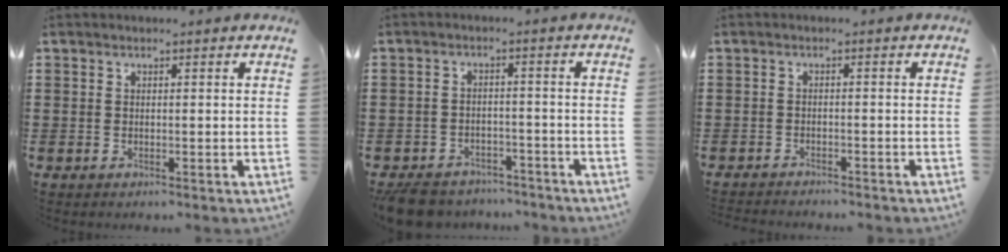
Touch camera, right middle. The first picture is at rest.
{"total": 4.7, "force": [-4.5, 1.2, 0.5], "torque": [-0.014, 0.011, -0.093]}
{"total": 1.5, "force": [-1.5, 0.1, -0.1], "torque": [-0.003, 0.002, -0.033]}